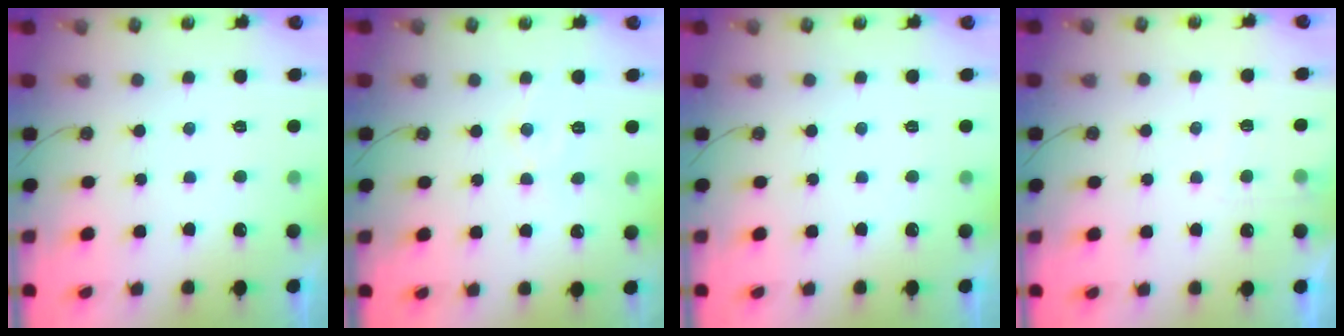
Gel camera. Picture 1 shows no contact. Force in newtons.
{"total": 6.4, "press": 6.4, "slide": 0.5}
{"total": 0.0}
{"total": 4.4, "press": 4.3, "slide": 0.6}